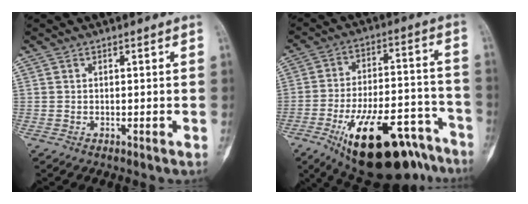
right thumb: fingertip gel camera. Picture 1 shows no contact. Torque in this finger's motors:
{"motor_torque": [2.80, 1.24, 1.89, -0.88, 0.56]}